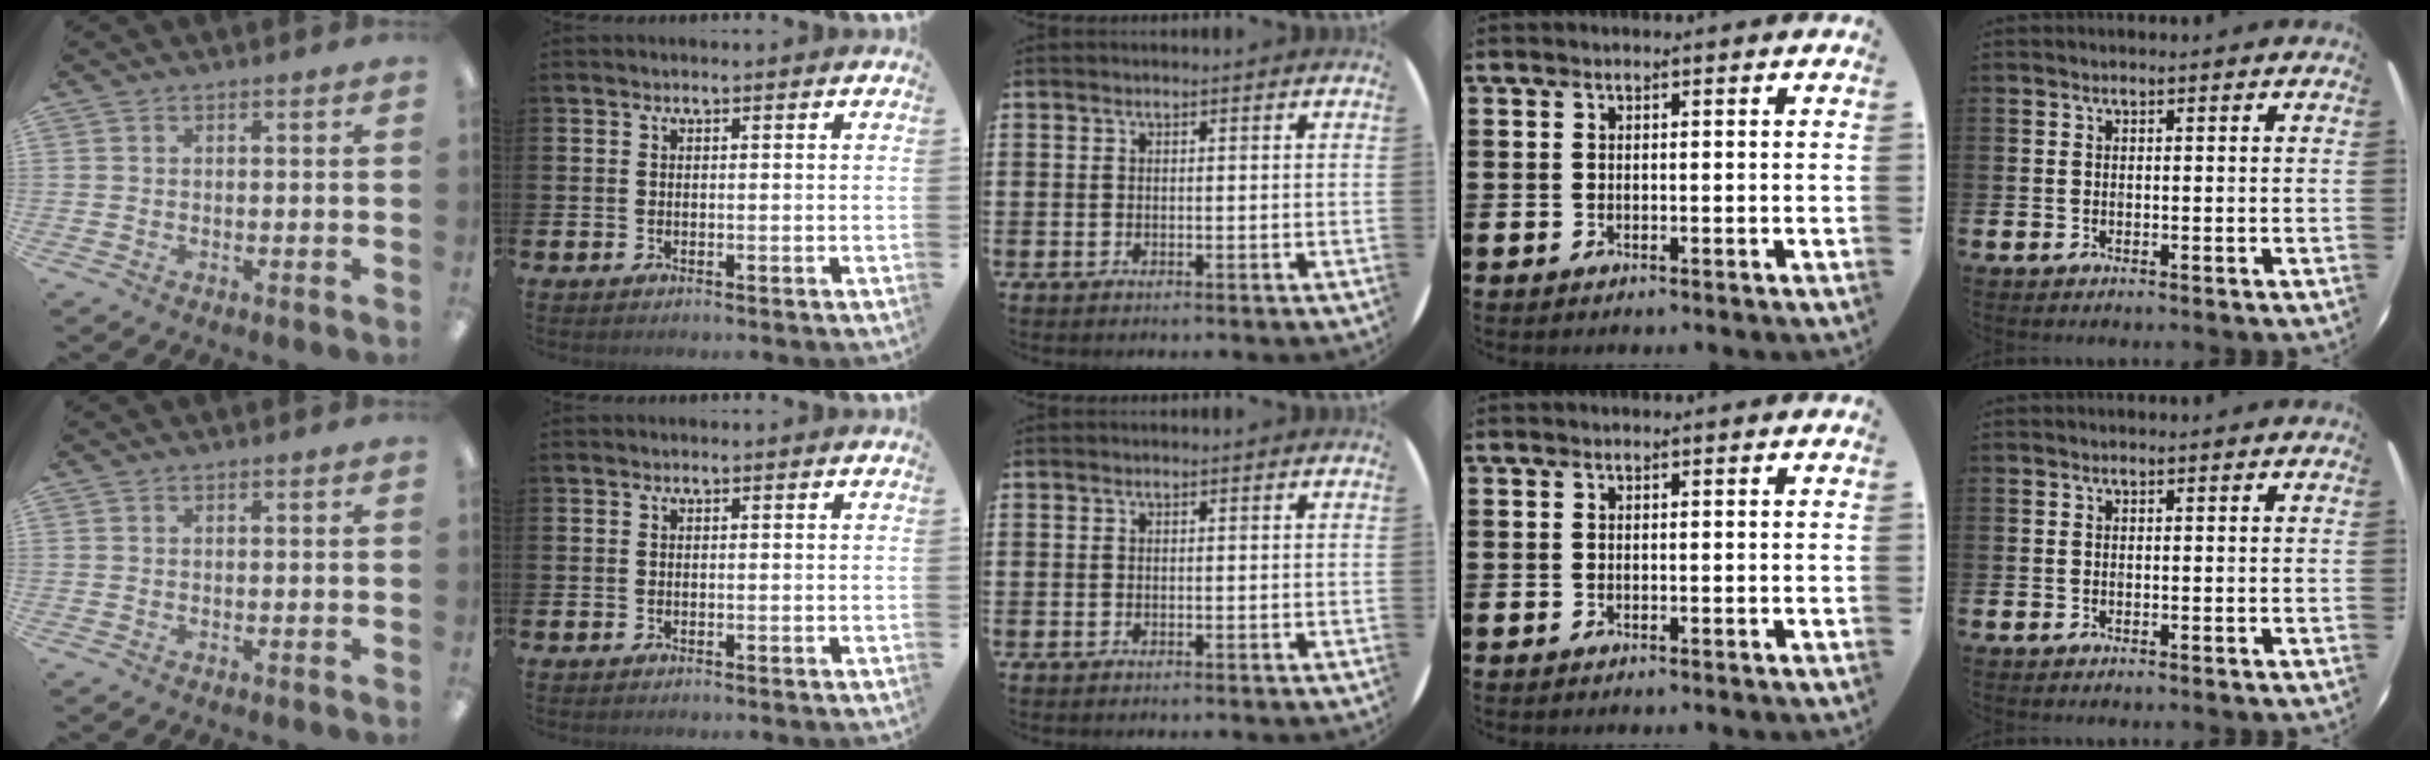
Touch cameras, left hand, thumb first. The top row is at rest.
{}